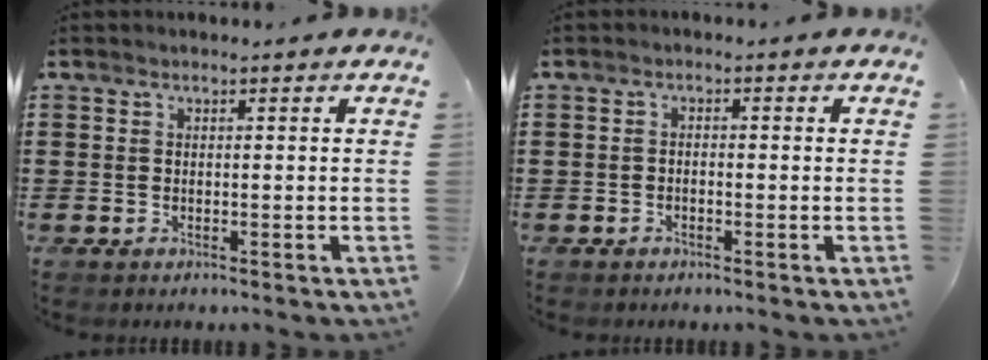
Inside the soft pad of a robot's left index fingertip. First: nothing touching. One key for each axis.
{"total": 0.9, "fx": -0.9, "fy": 0.2, "fz": 0.2, "tx": -0.008, "ty": -0.002, "tz": -0.017}